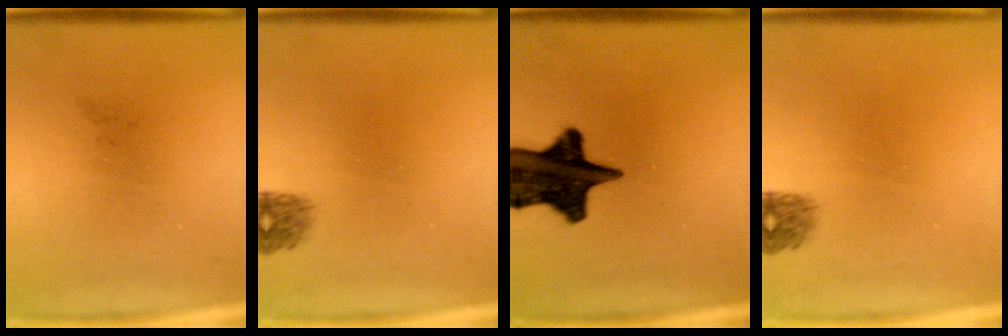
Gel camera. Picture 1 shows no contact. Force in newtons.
{"total": 1.6}
{"total": 17.1}
{"total": 1.6}